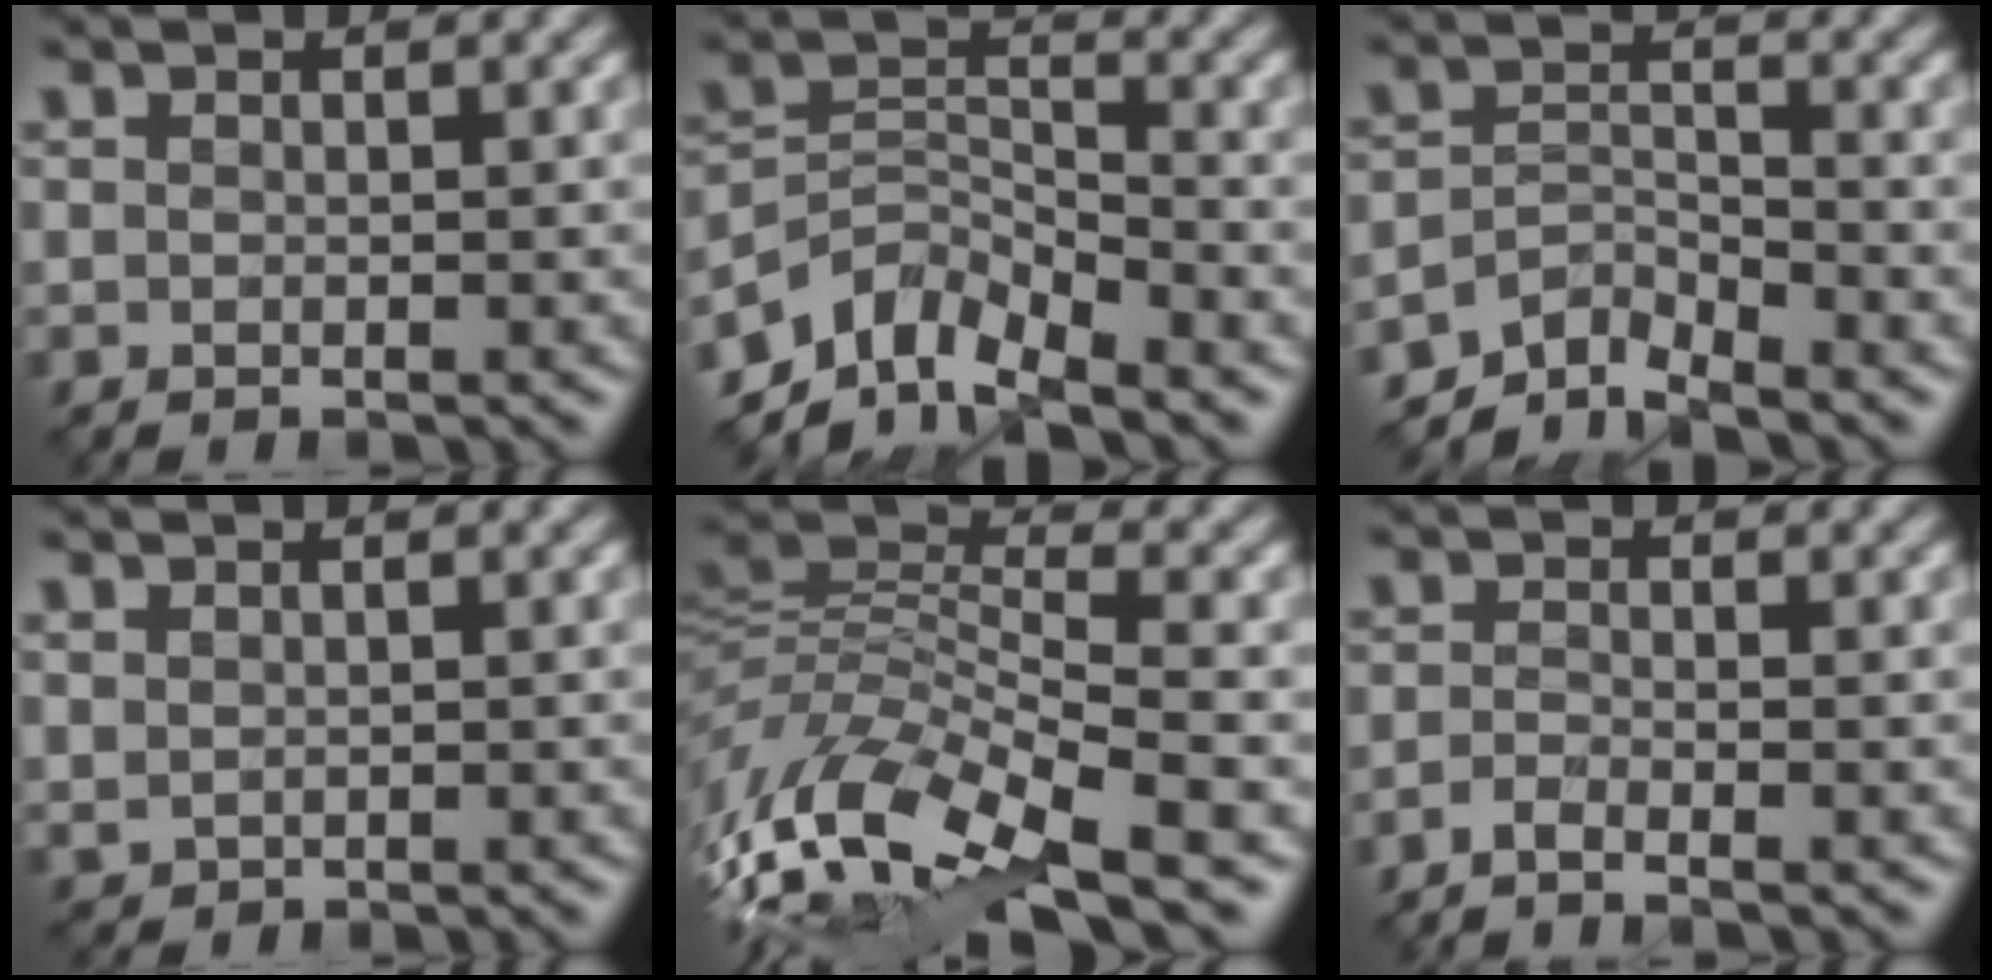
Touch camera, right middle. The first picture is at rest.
{"total": 5.5, "force": [-4.6, 2.1, 2.1], "torque": [-0.030, -0.005, -0.095]}
{"total": 3.6, "force": [-3.4, 0.6, 0.8], "torque": [-0.011, 0.003, -0.072]}
{"total": 0.8, "force": [0.8, 0.3, 0.1], "torque": [-0.007, -0.003, 0.022]}
{"total": 12.0, "force": [-5.0, 4.8, 9.9], "torque": [-0.221, -0.010, -0.093]}
{"total": 1.6, "force": [-1.4, 0.0, 0.8], "torque": [-0.020, -0.005, -0.037]}